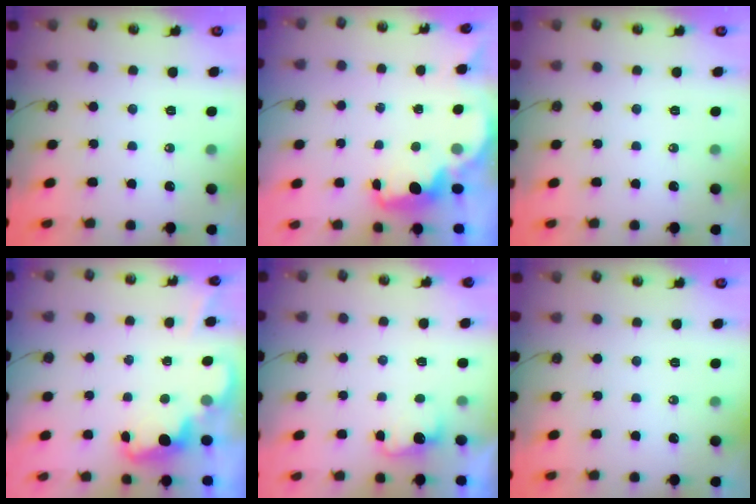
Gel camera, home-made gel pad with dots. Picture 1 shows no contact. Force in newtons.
{"total": 2.1, "press": 2.0, "slide": 0.7}
{"total": 0.0}
{"total": 2.3, "press": 2.2, "slide": 0.6}
{"total": 3.0, "press": 2.8, "slide": 1.0}
{"total": 0.0}